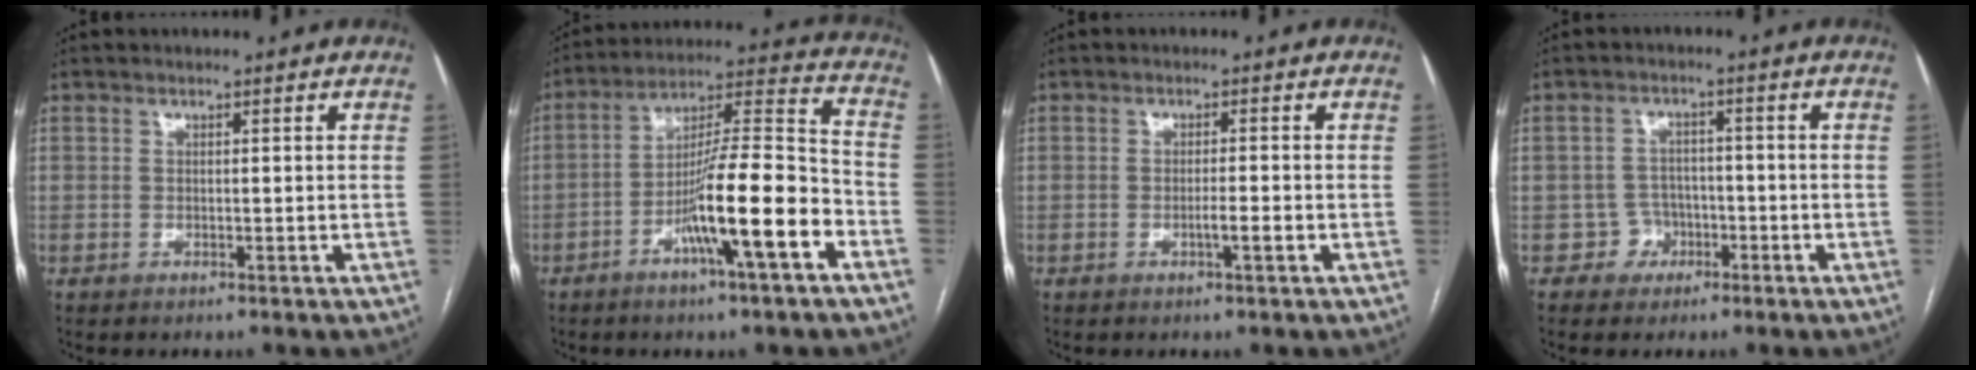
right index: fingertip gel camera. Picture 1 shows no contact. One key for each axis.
{"total": 15.1, "fx": -6.4, "fy": 0.8, "fz": 13.6, "tx": -0.233, "ty": 0.004, "tz": -0.108}
{"total": 2.2, "fx": -0.9, "fy": 0.0, "fz": 2.0, "tx": -0.033, "ty": -0.001, "tz": -0.016}
{"total": 3.6, "fx": -1.6, "fy": 3.2, "fz": 0.0, "tx": 0.012, "ty": 0.016, "tz": -0.025}